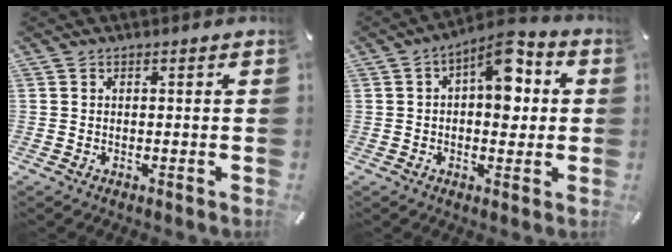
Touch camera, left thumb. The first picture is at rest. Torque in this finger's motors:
{"motor_torque": [0.34, 0.31, 0.74, 0.37, 0.04]}